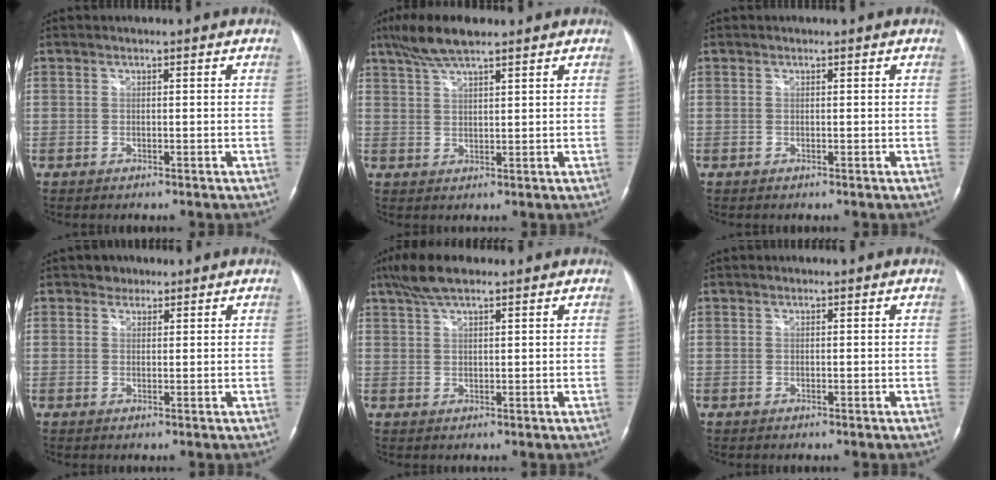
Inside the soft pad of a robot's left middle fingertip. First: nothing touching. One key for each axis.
{"total": 7.0, "fx": 5.3, "fy": 1.0, "fz": 4.3, "tx": -0.091, "ty": 0.019, "tz": 0.098}
{"total": 0.0}
{"total": 1.8, "fx": 1.3, "fy": 1.2, "fz": 0.0, "tx": 0.003, "ty": 0.002, "tz": 0.015}
{"total": 5.9, "fx": 4.4, "fy": 1.3, "fz": 3.7, "tx": -0.082, "ty": 0.019, "tz": 0.082}
{"total": 0.0}